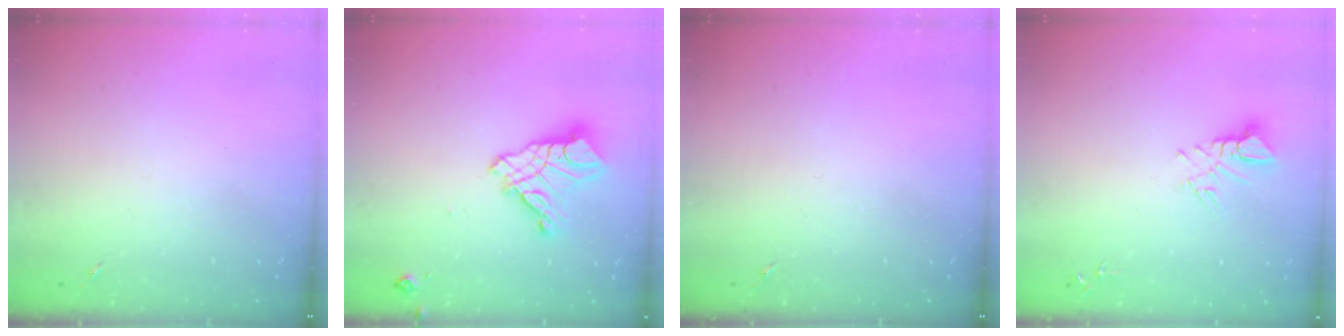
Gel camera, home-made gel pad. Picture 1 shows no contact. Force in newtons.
{"total": 13.1, "press": 13.0, "slide": 1.3}
{"total": 0.0}
{"total": 6.0, "press": 6.0, "slide": 0.2}